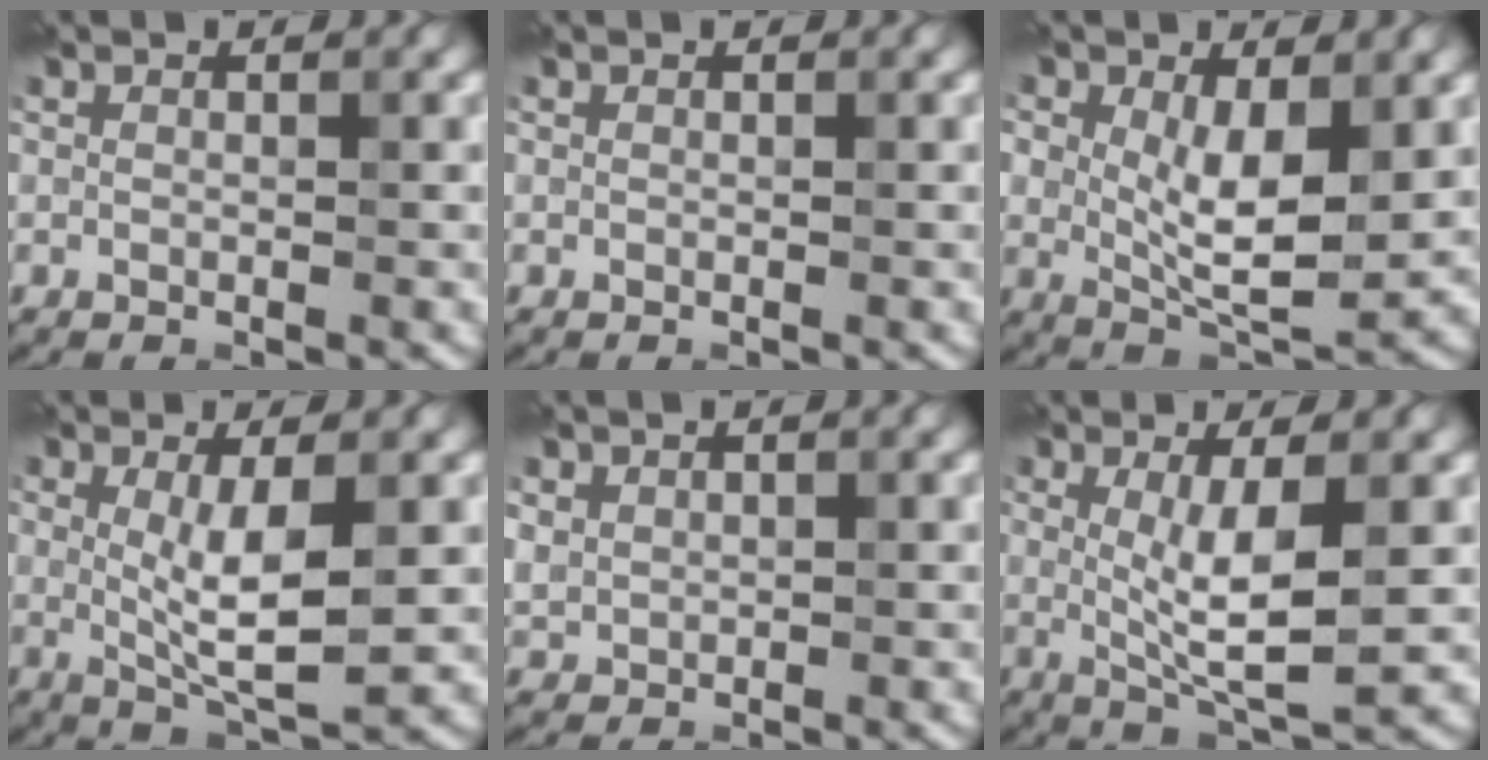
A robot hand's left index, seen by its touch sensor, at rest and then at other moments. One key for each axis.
{"total": 0.0}
{"total": 6.3, "fx": 0.7, "fy": 3.2, "fz": 5.4, "tx": -0.111, "ty": -0.010, "tz": 0.017}
{"total": 5.0, "fx": 0.3, "fy": 1.3, "fz": 4.9, "tx": -0.092, "ty": -0.010, "tz": 0.009}
{"total": 1.3, "fx": 0.7, "fy": 1.1, "fz": 0.2, "tx": -0.009, "ty": -0.003, "tz": 0.021}
{"total": 5.5, "fx": 0.2, "fy": 1.3, "fz": 5.4, "tx": -0.101, "ty": -0.012, "tz": 0.009}